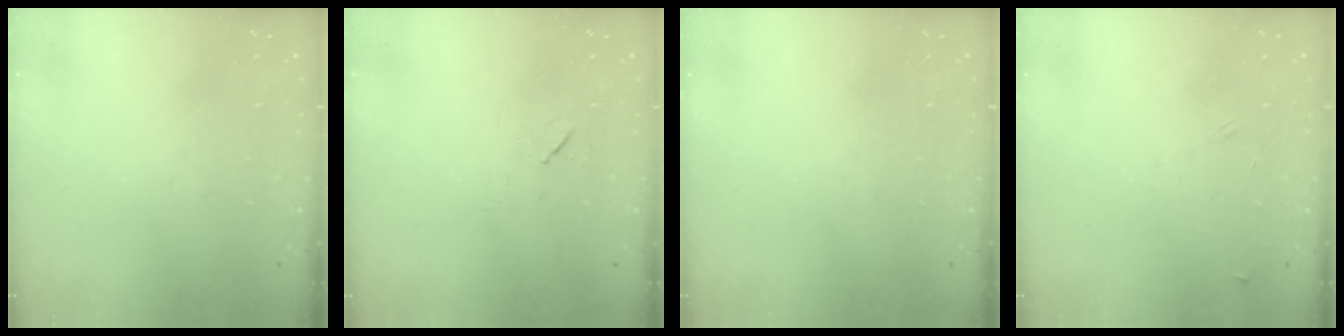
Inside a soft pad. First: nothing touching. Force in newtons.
{"total": 5.4, "press": 5.3, "slide": 1.0}
{"total": 0.0}
{"total": 5.7, "press": 5.6, "slide": 0.7}